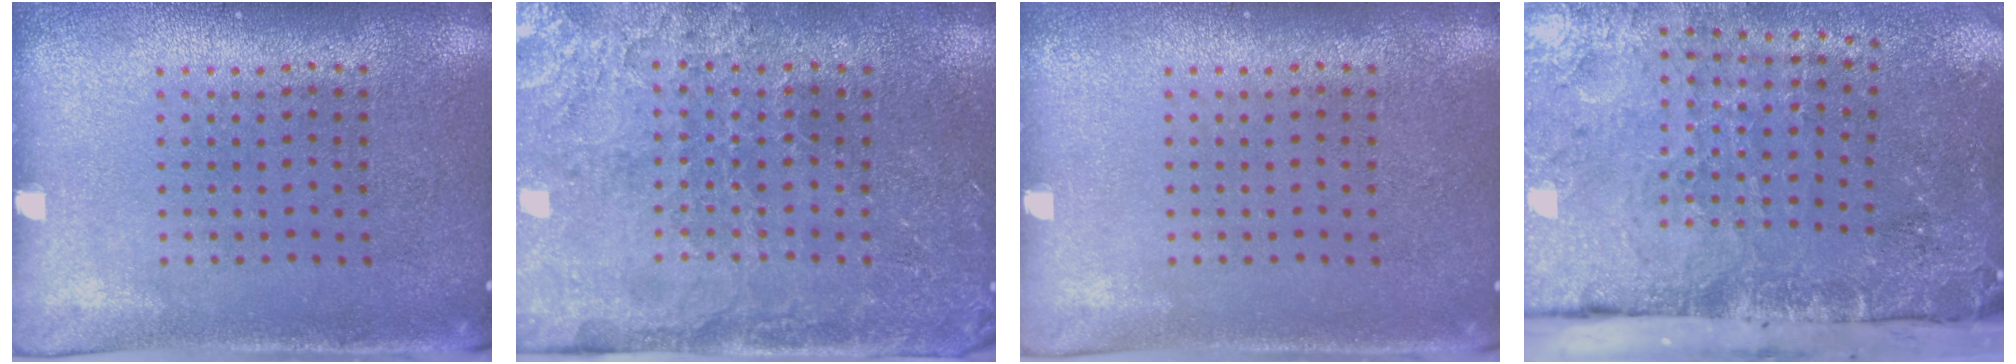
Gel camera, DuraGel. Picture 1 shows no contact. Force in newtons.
{"total": 3.3, "press": 3.2, "slide": 0.8}
{"total": 0.0}
{"total": 4.7, "press": 3.6, "slide": 3.1}